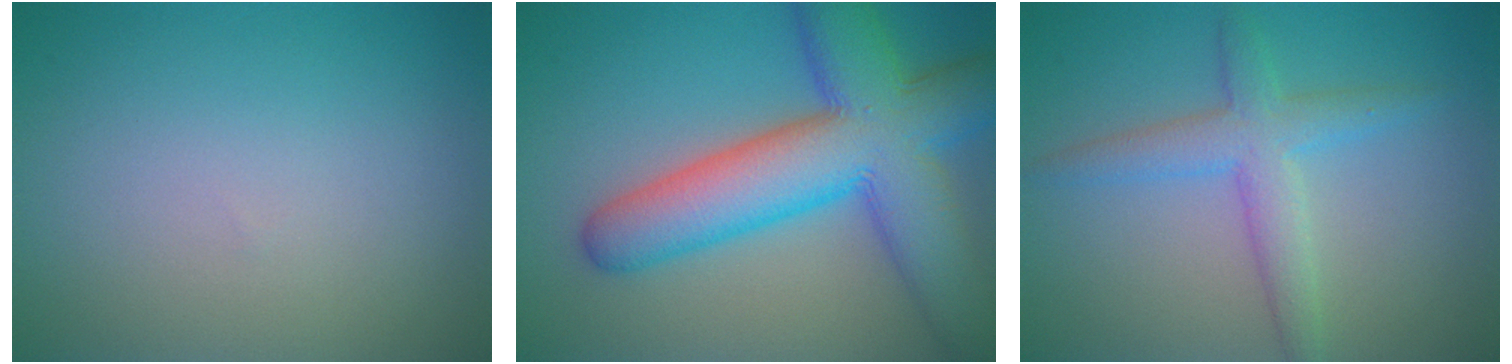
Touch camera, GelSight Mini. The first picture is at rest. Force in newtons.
{"total": 11.9, "press": 11.9, "slide": 0.3}
{"total": 3.7, "press": 3.7, "slide": 0.0}